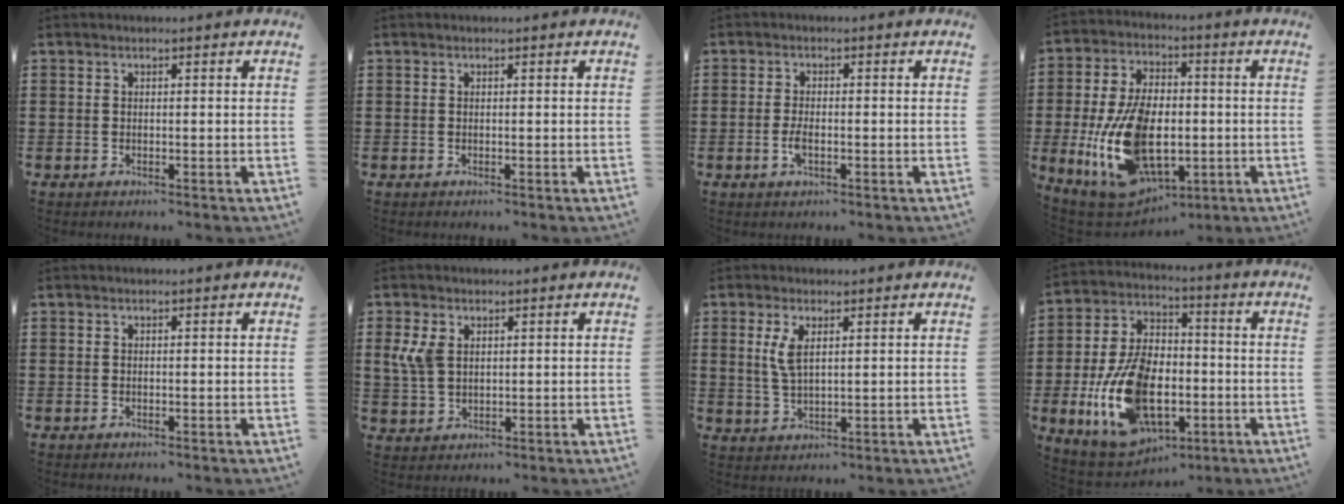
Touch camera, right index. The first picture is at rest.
{"total": 0.0}
{"total": 2.6, "force": [-0.8, 0.9, 2.3], "torque": [-0.057, -0.004, -0.019]}
{"total": 16.3, "force": [-2.6, 9.7, 12.9], "torque": [-0.278, -0.004, -0.043]}
{"total": 0.0}
{"total": 4.8, "force": [1.5, 3.1, 3.3], "torque": [-0.090, 0.004, 0.022]}
{"total": 4.0, "force": [1.4, 1.6, 3.3], "torque": [-0.073, 0.007, 0.023]}
{"total": 16.0, "force": [-3.6, 10.1, 11.8], "torque": [-0.255, 0.004, -0.060]}